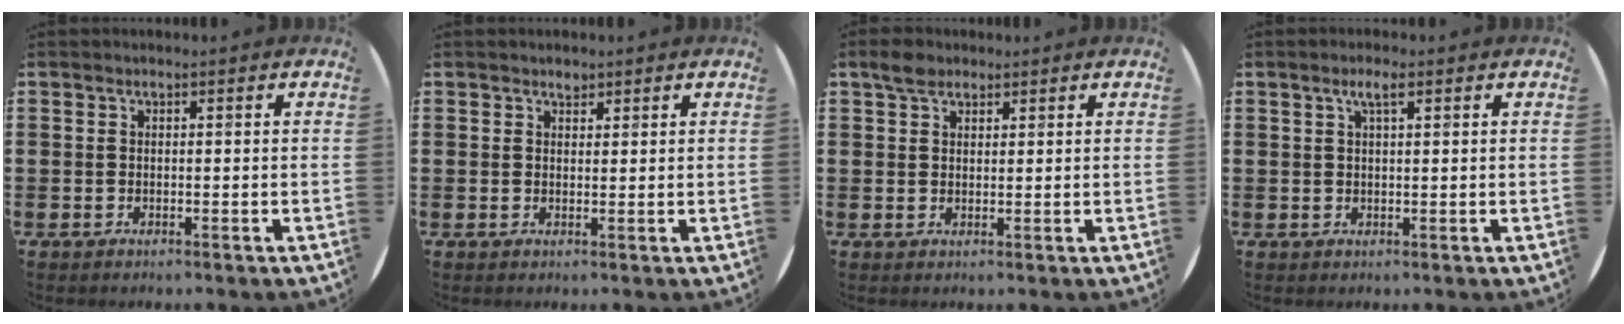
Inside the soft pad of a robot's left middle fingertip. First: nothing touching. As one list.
[{"total": 1.1, "force": [1.0, 0.5, 0.2], "torque": [0.003, -0.002, 0.018]}, {"total": 2.5, "force": [2.0, 1.3, 0.8], "torque": [-0.003, 0.000, 0.035]}, {"total": 2.3, "force": [1.4, 0.4, 1.8], "torque": [-0.037, 0.006, 0.022]}]